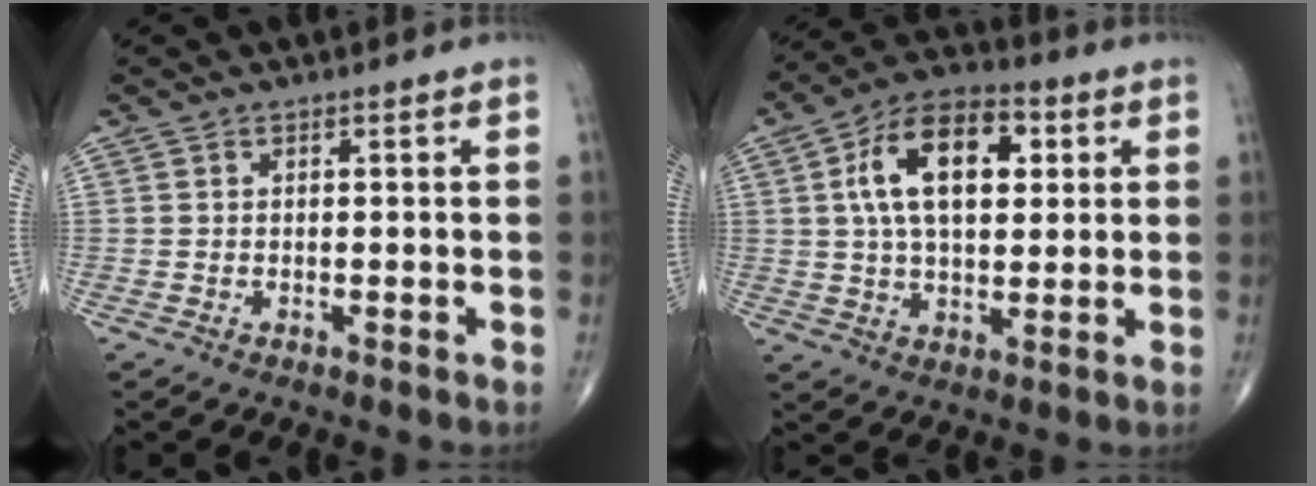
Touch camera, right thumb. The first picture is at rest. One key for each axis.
{"total": 16.0, "fx": 3.9, "fy": 9.0, "fz": 12.6, "tx": -0.199, "ty": 0.012, "tz": 0.062}